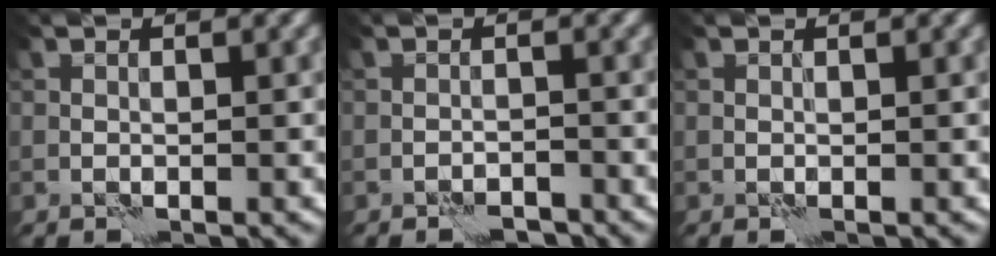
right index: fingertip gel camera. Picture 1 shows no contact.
{"total": 1.7, "force": [-1.6, 0.5, 0.5], "torque": [-0.003, 0.006, -0.028]}
{"total": 0.0}